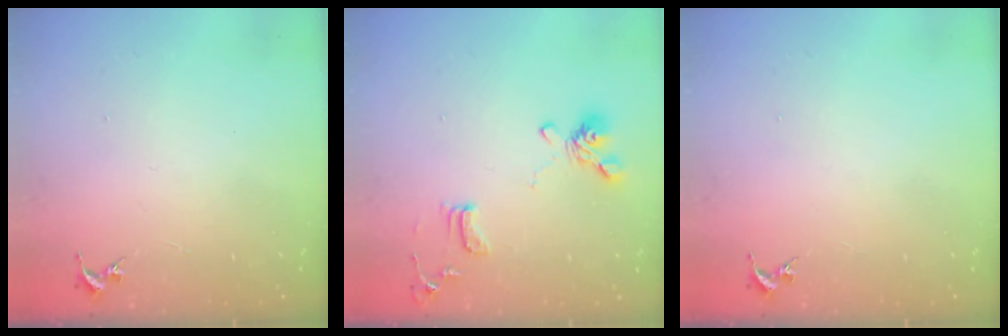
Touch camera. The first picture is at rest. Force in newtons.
{"total": 12.3, "press": 12.2, "slide": 1.8}
{"total": 0.0}